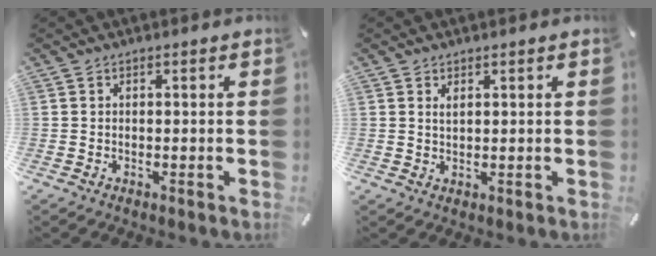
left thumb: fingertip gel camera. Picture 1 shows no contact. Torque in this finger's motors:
{"motor_torque": [0.19, -0.28, 0.03, 0.04, 0.00]}